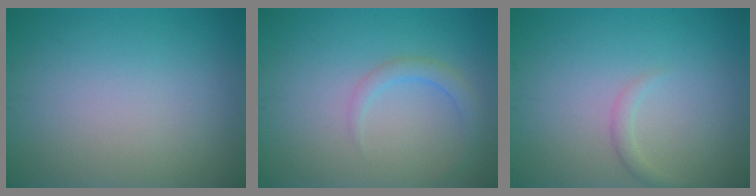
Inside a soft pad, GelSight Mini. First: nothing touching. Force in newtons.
{"total": 1.8, "press": 1.8, "slide": 0.0}
{"total": 1.0, "press": 1.0, "slide": 0.1}